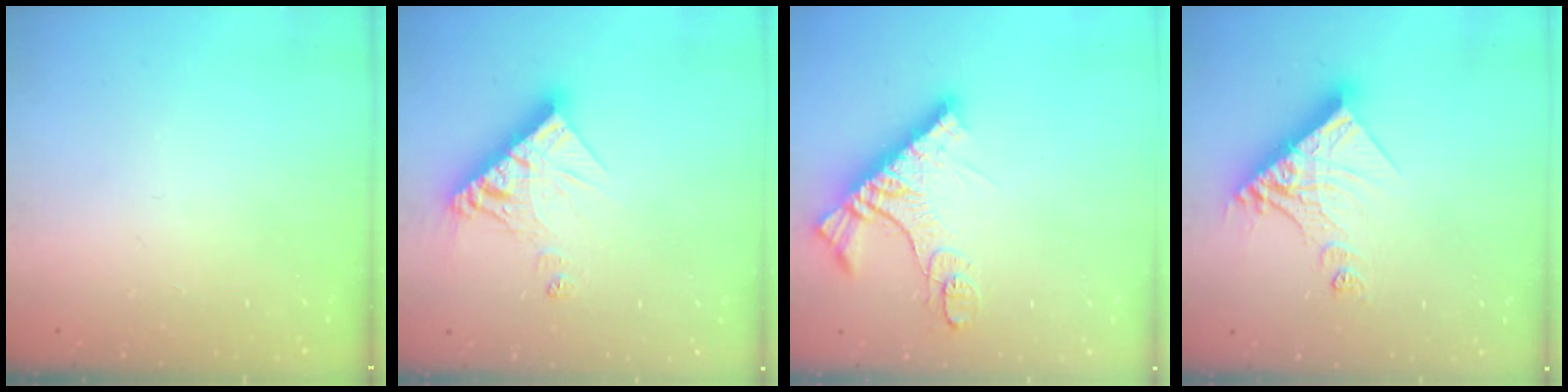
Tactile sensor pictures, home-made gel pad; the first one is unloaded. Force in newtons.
{"total": 12.7, "press": 12.6, "slide": 1.6}
{"total": 12.3, "press": 12.2, "slide": 1.2}
{"total": 14.6, "press": 14.5, "slide": 1.3}